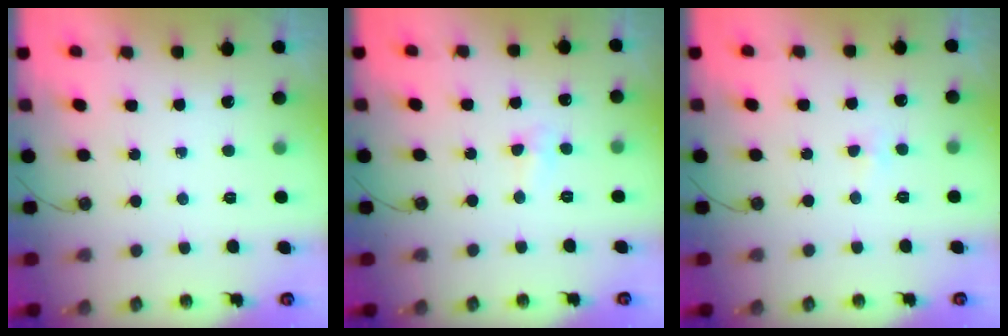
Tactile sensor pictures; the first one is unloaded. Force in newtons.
{"total": 4.0, "press": 3.6, "slide": 1.7}
{"total": 3.0, "press": 2.9, "slide": 0.6}